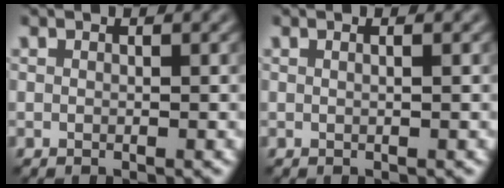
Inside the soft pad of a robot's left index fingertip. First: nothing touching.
{"total": 1.0, "force": [0.0, 0.5, 0.9], "torque": [0.005, 0.001, -0.011]}